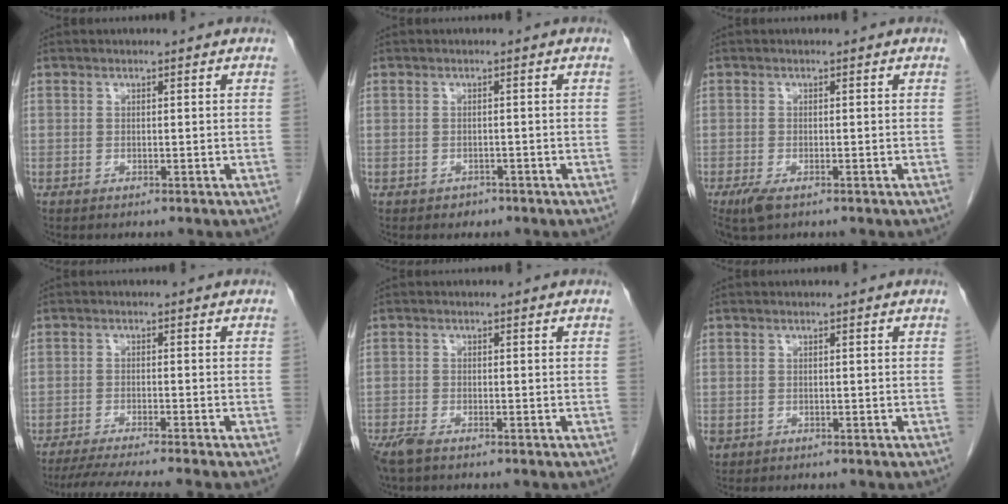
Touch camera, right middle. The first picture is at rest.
{"total": 1.2, "force": [-0.9, 0.9, 0.1], "torque": [-0.006, 0.002, -0.013]}
{"total": 3.1, "force": [-1.8, 1.1, 2.3], "torque": [-0.055, -0.008, -0.030]}
{"total": 9.2, "force": [-8.0, -1.3, 4.3], "torque": [-0.053, -0.022, -0.126]}
{"total": 3.5, "force": [-2.7, 1.0, 2.1], "torque": [-0.048, -0.010, -0.048]}
{"total": 1.6, "force": [-0.7, 1.3, 0.5], "torque": [-0.015, 0.001, -0.007]}